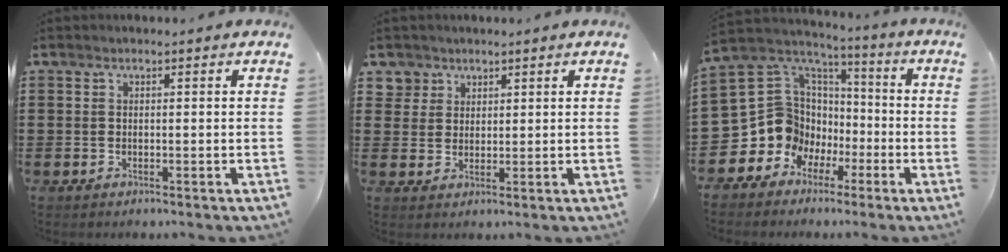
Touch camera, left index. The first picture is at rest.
{"total": 3.5, "force": [2.1, 2.8, 0.0], "torque": [-0.016, 0.010, 0.039]}
{"total": 9.9, "force": [-1.7, 9.6, 2.0], "torque": [-0.107, -0.030, -0.026]}